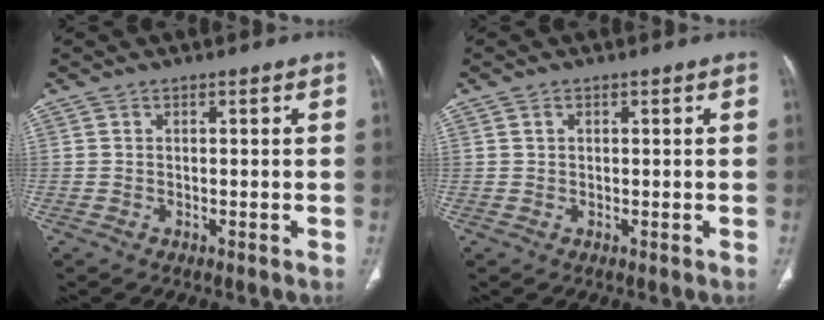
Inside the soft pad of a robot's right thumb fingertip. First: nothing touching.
{"total": 0.8, "force": [0.3, 0.6, 0.5], "torque": [-0.009, 0.001, 0.007]}